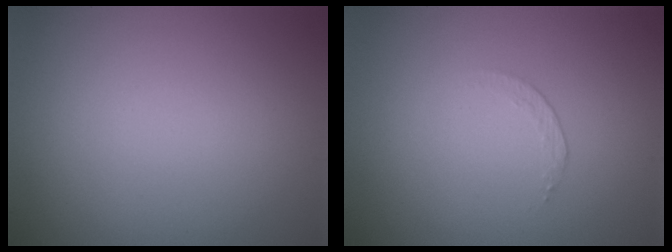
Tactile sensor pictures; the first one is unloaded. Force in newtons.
{"total": 0.7, "press": 0.4, "slide": 0.6}